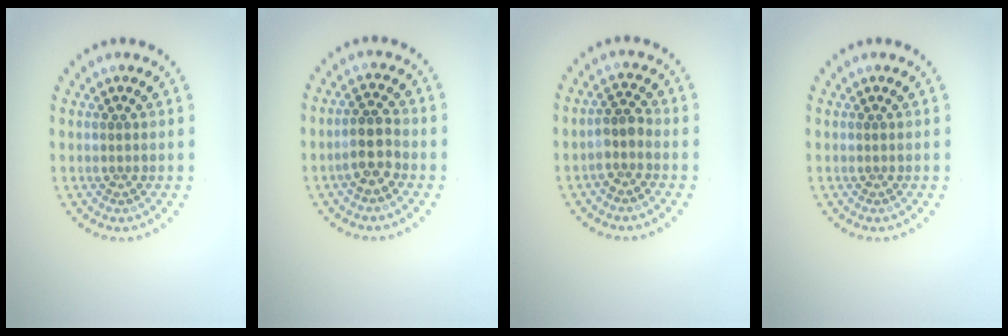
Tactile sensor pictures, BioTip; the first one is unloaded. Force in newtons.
{"total": 2.6, "press": 2.3, "slide": 1.1}
{"total": 1.8, "press": 1.5, "slide": 0.9}
{"total": 0.0}